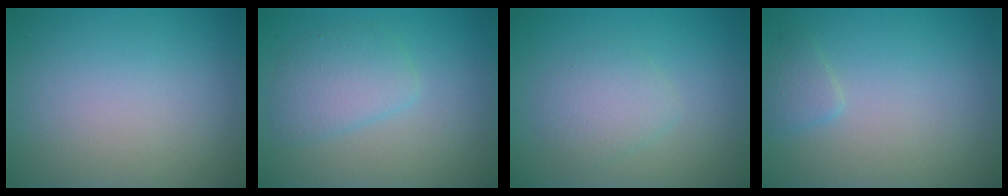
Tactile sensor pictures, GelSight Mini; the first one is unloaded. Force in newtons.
{"total": 2.9, "press": 2.9, "slide": 0.1}
{"total": 2.3, "press": 2.3, "slide": 0.1}
{"total": 1.2, "press": 1.2, "slide": 0.1}